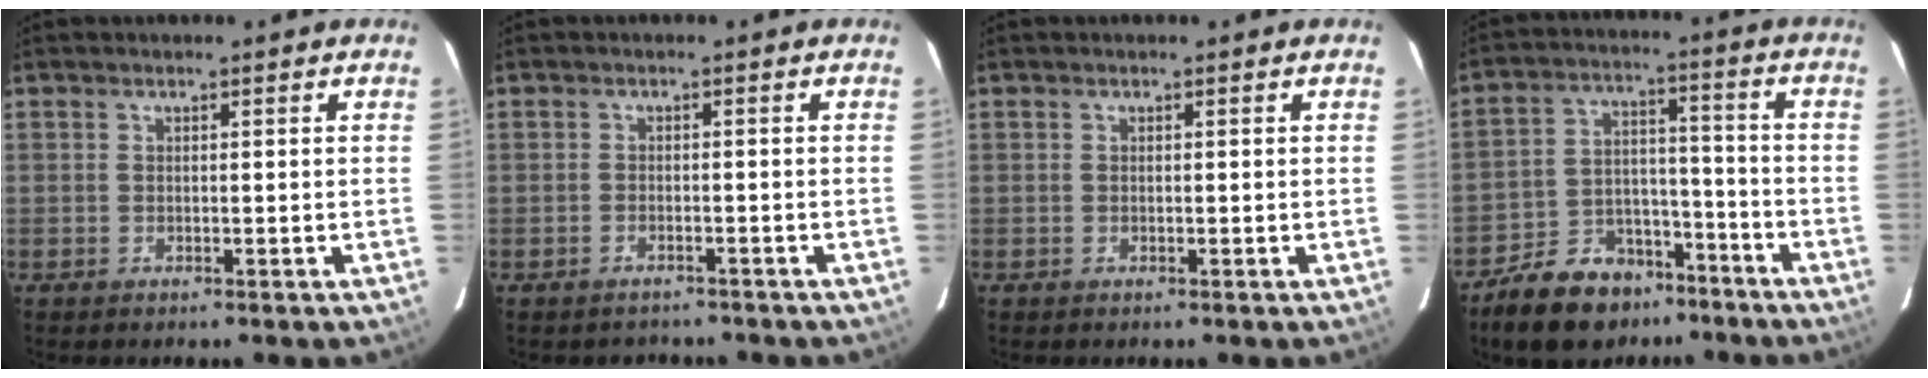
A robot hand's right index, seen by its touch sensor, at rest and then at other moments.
{"total": 2.5, "force": [-2.2, 1.2, 0.5], "torque": [-0.013, -0.003, -0.029]}
{"total": 0.0}
{"total": 14.7, "force": [-11.0, 8.1, 5.5], "torque": [-0.128, 0.031, -0.163]}